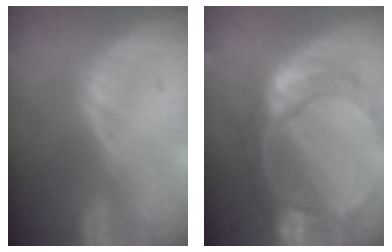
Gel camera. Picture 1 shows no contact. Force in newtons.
{"total": 11.0, "press": 9.3, "slide": 5.9}